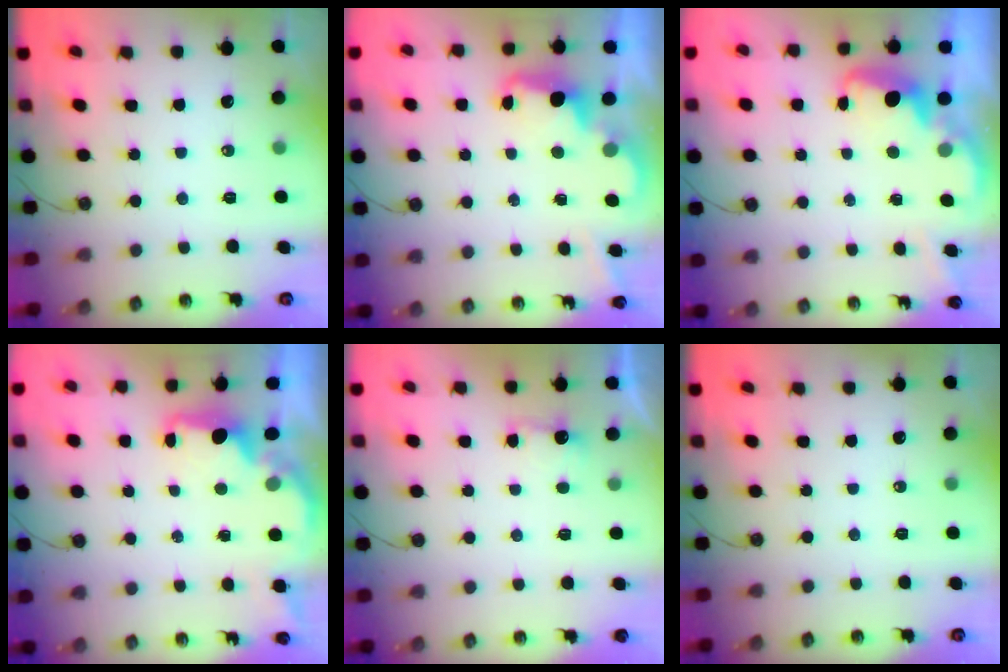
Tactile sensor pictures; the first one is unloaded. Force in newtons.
{"total": 2.5, "press": 2.5, "slide": 0.5}
{"total": 2.8, "press": 2.7, "slide": 0.6}
{"total": 1.9, "press": 1.8, "slide": 0.7}
{"total": 2.3, "press": 2.2, "slide": 0.9}
{"total": 0.0}